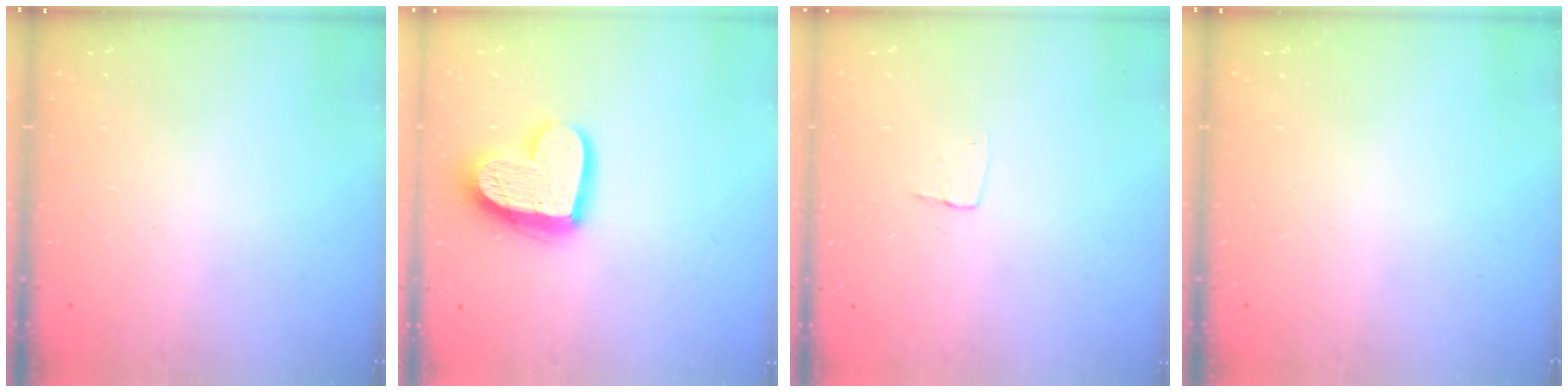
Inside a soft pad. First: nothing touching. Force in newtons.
{"total": 15.9, "press": 15.8, "slide": 1.4}
{"total": 3.4, "press": 3.4, "slide": 0.2}
{"total": 0.0}